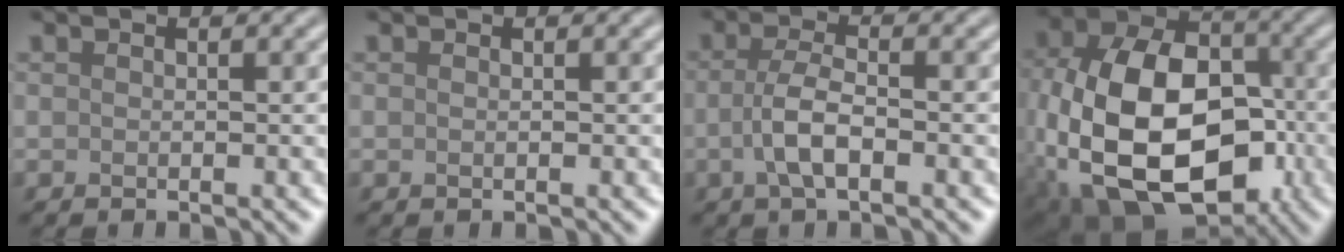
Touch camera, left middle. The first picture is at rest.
{"total": 0.0}
{"total": 3.3, "force": [-1.0, 1.1, 3.0], "torque": [-0.065, 0.000, -0.022]}
{"total": 16.7, "force": [-4.1, 10.8, 12.1], "torque": [-0.232, -0.017, -0.066]}